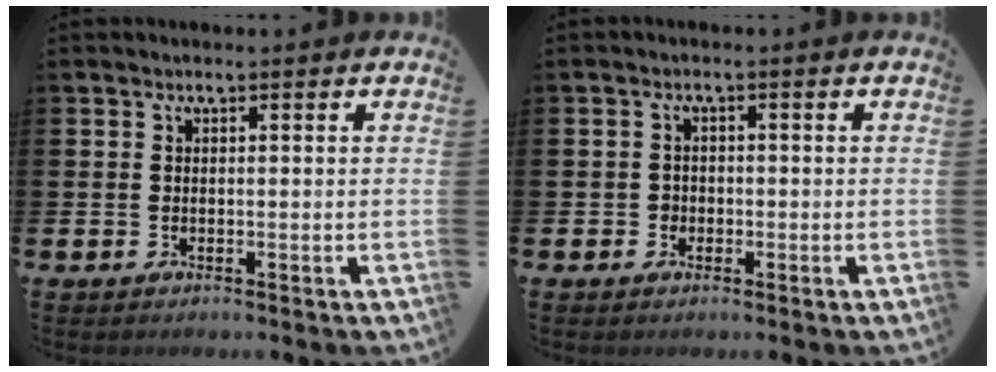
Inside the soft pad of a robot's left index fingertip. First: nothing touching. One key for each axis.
{"total": 1.4, "fx": -0.5, "fy": 1.3, "fz": 0.1, "tx": 0.001, "ty": 0.003, "tz": -0.015}